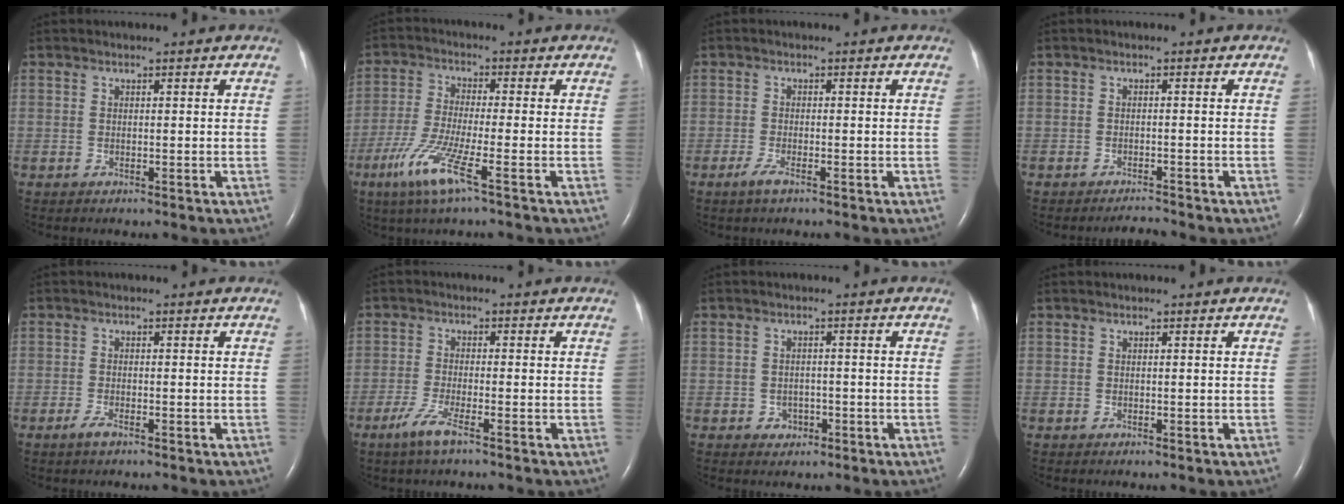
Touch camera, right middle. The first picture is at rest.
{"total": 8.6, "force": [-4.4, 0.1, 7.4], "torque": [-0.154, -0.022, -0.089]}
{"total": 2.0, "force": [-1.3, 0.3, 1.4], "torque": [-0.035, -0.004, -0.029]}
{"total": 1.6, "force": [-1.6, -0.2, 0.0], "torque": [-0.004, -0.010, -0.023]}
{"total": 1.7, "force": [-1.2, 0.3, 1.2], "torque": [-0.028, -0.002, -0.024]}
{"total": 4.1, "force": [-2.7, 0.2, 3.1], "torque": [-0.068, -0.008, -0.057]}
{"total": 1.9, "force": [-0.8, 1.6, 0.6], "torque": [-0.006, 0.005, -0.008]}
{"total": 0.0}